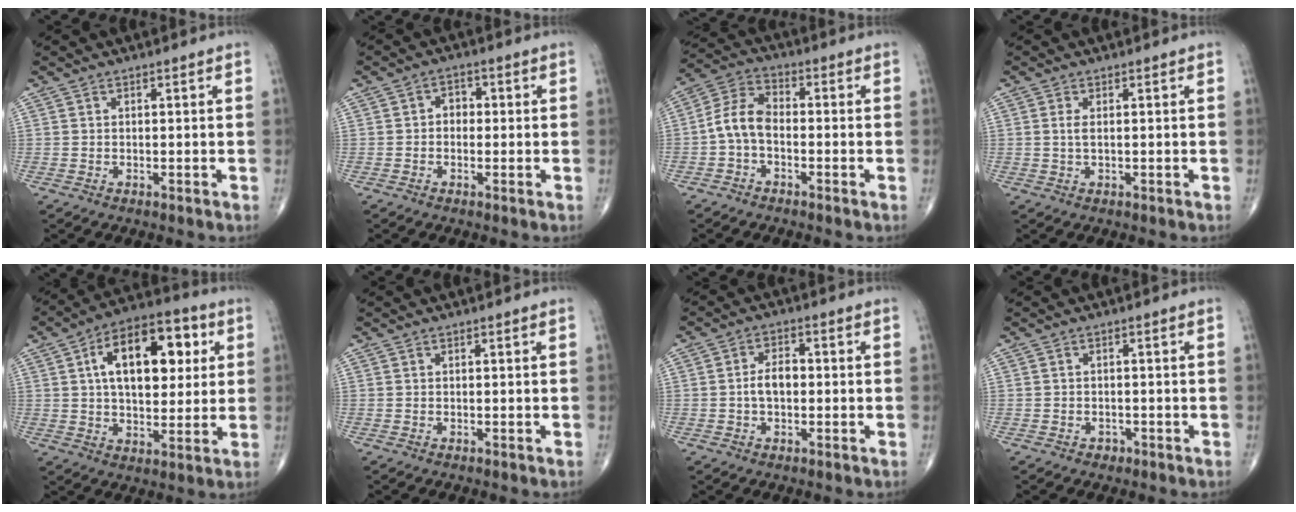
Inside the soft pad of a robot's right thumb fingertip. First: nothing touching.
{"total": 3.1, "force": [0.0, 2.4, 1.9], "torque": [-0.012, 0.014, -0.008]}
{"total": 7.1, "force": [-1.6, 4.4, 5.4], "torque": [-0.101, 0.029, -0.044]}
{"total": 1.8, "force": [0.2, 0.7, 1.7], "torque": [-0.040, -0.001, 0.007]}
{"total": 18.6, "force": [4.8, 10.2, 14.8], "torque": [-0.194, 0.011, 0.070]}
{"total": 0.0}
{"total": 4.6, "force": [-0.4, 2.8, 3.6], "torque": [-0.062, 0.016, -0.012]}
{"total": 1.5, "force": [-0.8, 1.1, 0.4], "torque": [-0.003, 0.004, -0.013]}